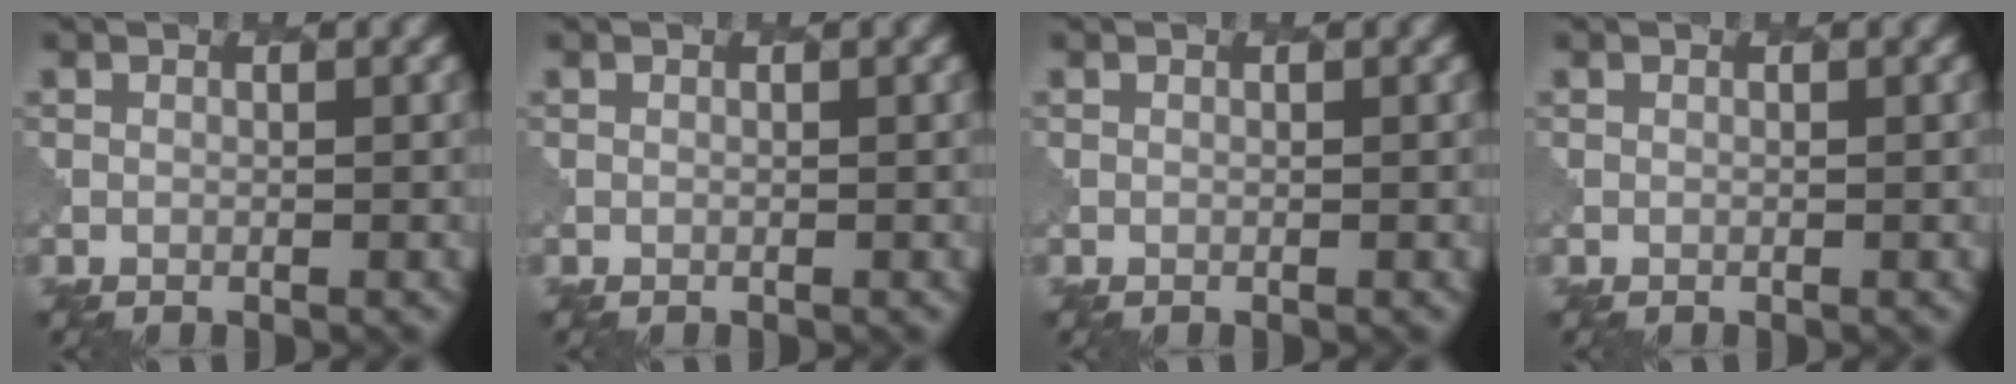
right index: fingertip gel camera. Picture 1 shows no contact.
{"total": 0.0}
{"total": 0.0}
{"total": 0.0}